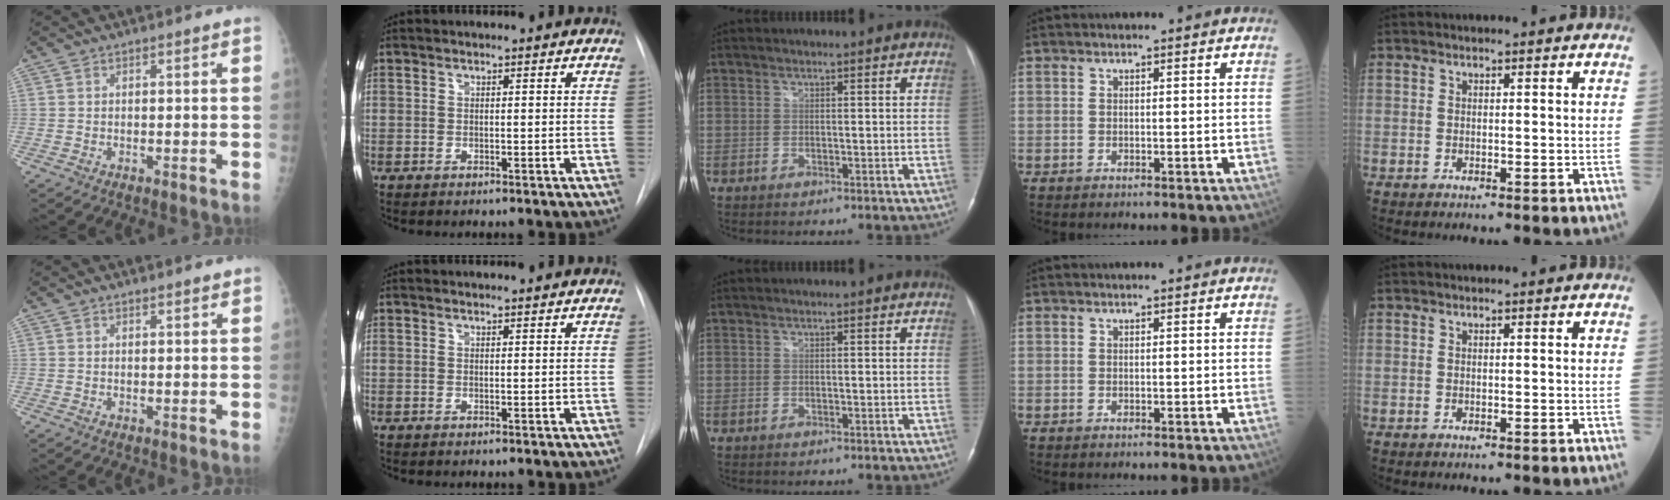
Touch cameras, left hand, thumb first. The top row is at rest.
{"thumb": {"total": 1.2, "force": [1.0, 0.3, 0.4], "torque": [-0.004, -0.005, 0.015]}, "index": {"total": 1.6, "force": [1.5, -0.1, 0.2], "torque": [-0.009, 0.005, 0.022]}}